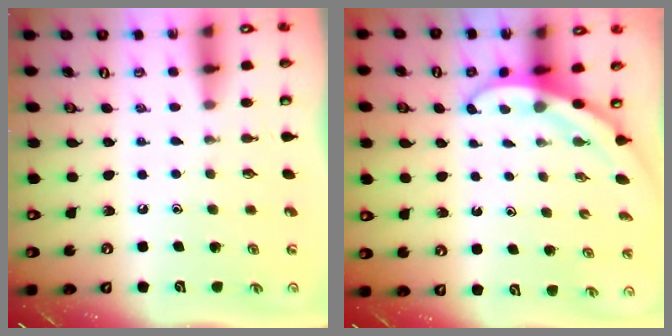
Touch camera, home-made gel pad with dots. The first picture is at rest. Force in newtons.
{"total": 3.2, "press": 3.2, "slide": 0.1}